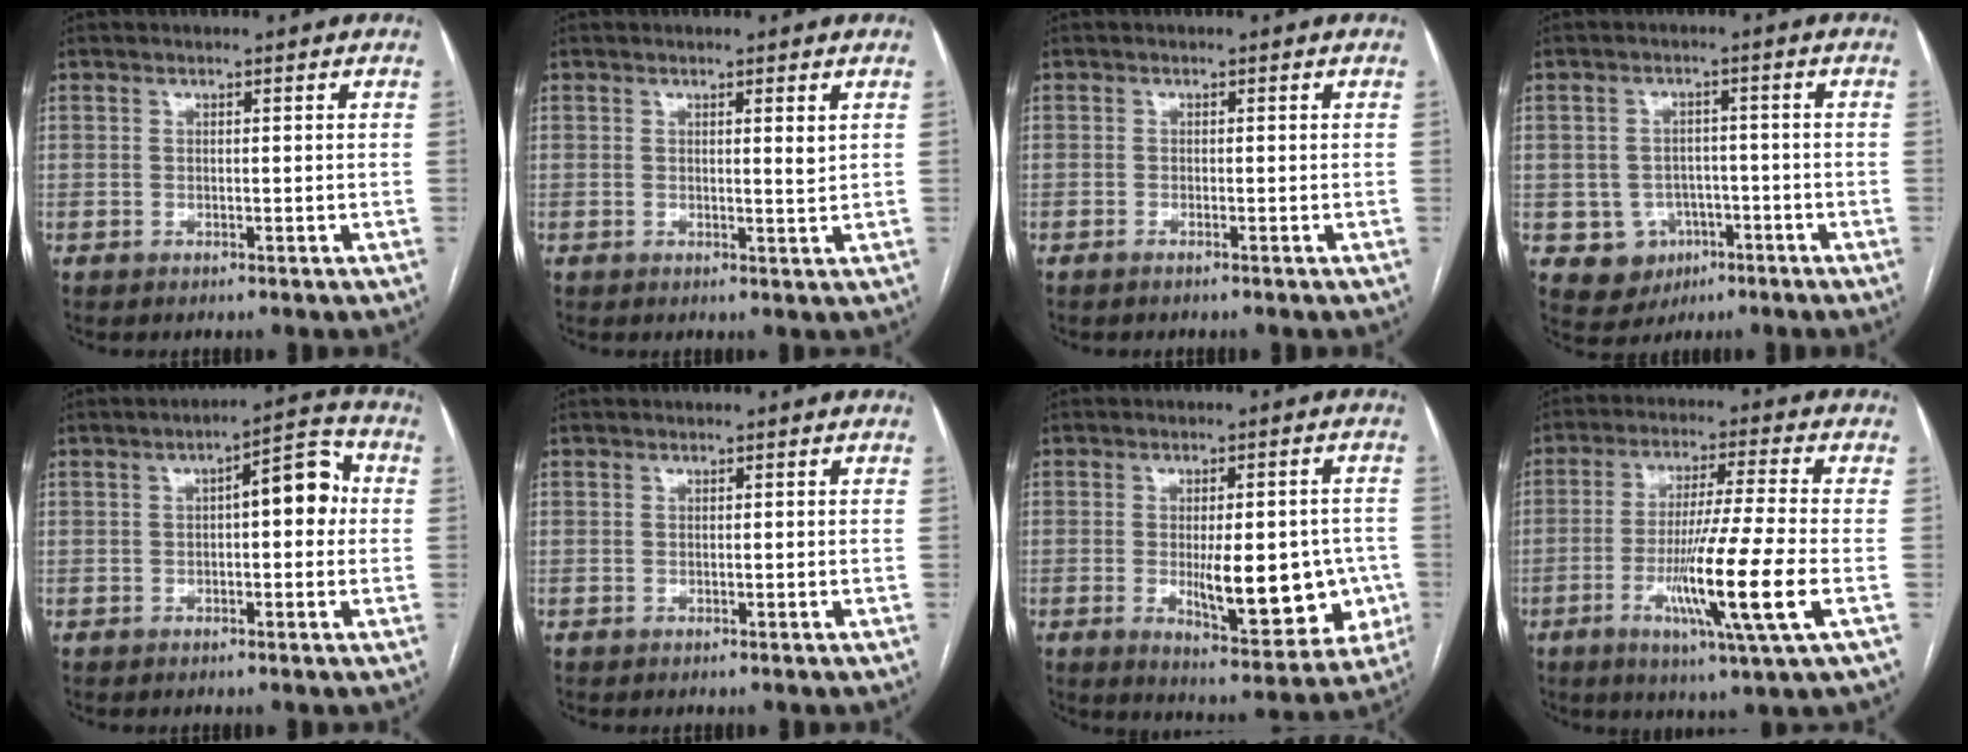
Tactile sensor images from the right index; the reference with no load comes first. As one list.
[{"total": 1.6, "force": [0.6, 0.0, 1.4], "torque": [-0.023, -0.004, 0.008]}, {"total": 0.6, "force": [-0.5, -0.1, 0.4], "torque": [-0.008, 0.000, -0.009]}, {"total": 6.3, "force": [-2.4, 5.6, 1.4], "torque": [-0.019, 0.009, -0.026]}, {"total": 7.3, "force": [0.7, 2.4, 6.8], "torque": [-0.091, 0.032, 0.007]}, {"total": 0.0}, {"total": 13.9, "force": [-2.5, 4.9, 12.8], "torque": [-0.169, -0.002, -0.021]}, {"total": 13.6, "force": [-4.1, -1.3, 12.9], "torque": [-0.242, -0.026, -0.077]}]